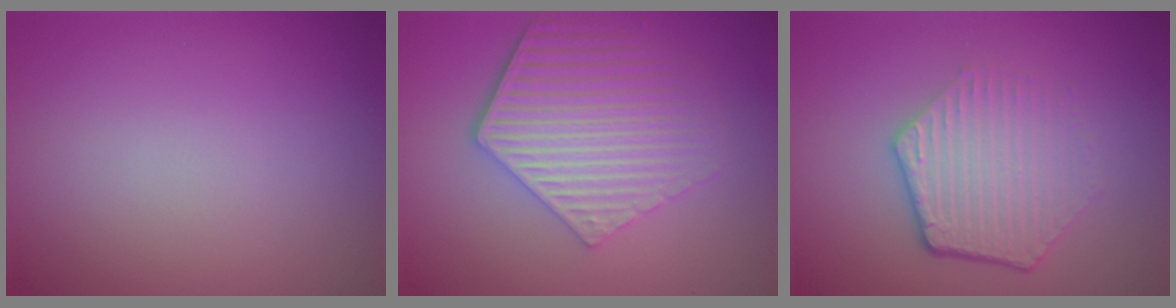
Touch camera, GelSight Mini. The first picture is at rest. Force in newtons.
{"total": 5.8, "press": 4.3, "slide": 3.9}
{"total": 4.4, "press": 3.3, "slide": 3.0}